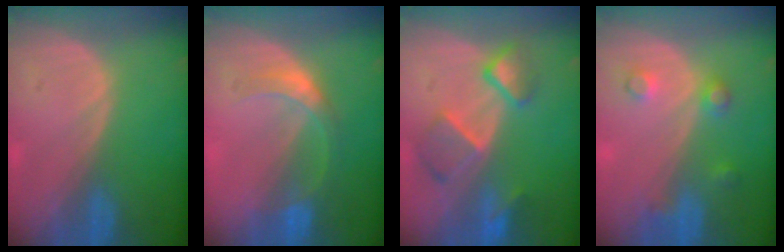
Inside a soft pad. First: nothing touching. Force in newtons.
{"total": 5.2, "press": 4.8, "slide": 2.1}
{"total": 7.7, "press": 6.7, "slide": 3.7}
{"total": 3.5, "press": 3.5, "slide": 0.2}